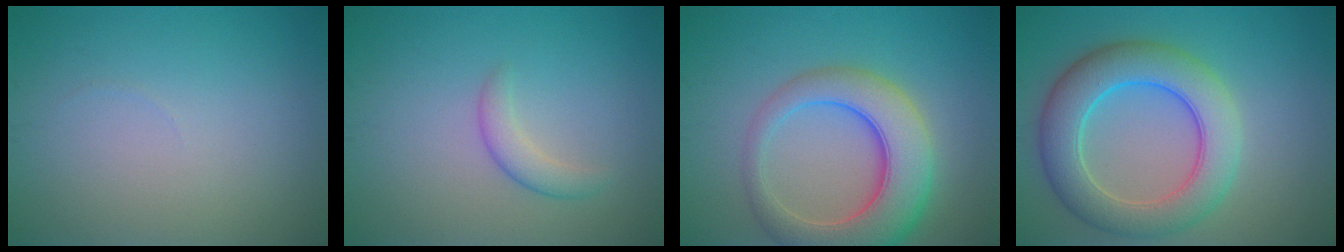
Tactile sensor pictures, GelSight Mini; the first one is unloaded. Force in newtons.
{"total": 1.9, "press": 1.9, "slide": 0.0}
{"total": 8.2, "press": 8.2, "slide": 0.5}
{"total": 7.7, "press": 7.7, "slide": 0.2}